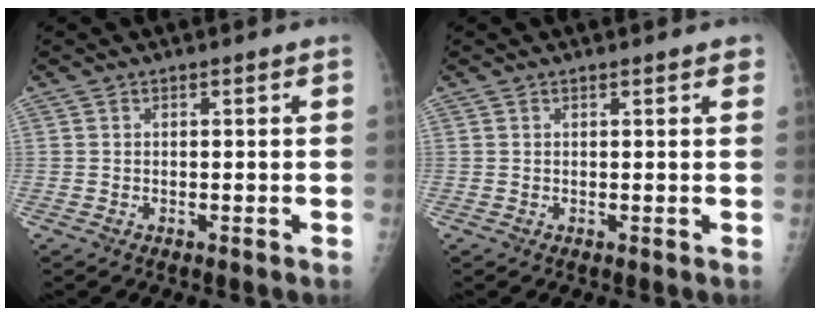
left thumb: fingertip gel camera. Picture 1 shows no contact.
{"total": 1.6, "force": [1.2, 0.4, 0.9], "torque": [-0.007, 0.001, 0.012]}